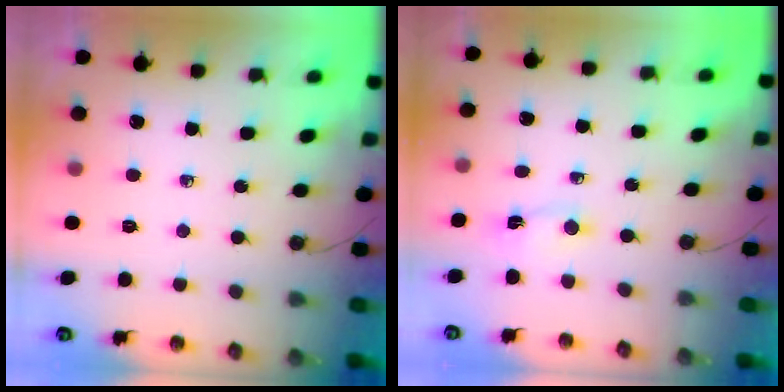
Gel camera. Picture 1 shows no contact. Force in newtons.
{"total": 1.0, "press": 1.0, "slide": 0.4}